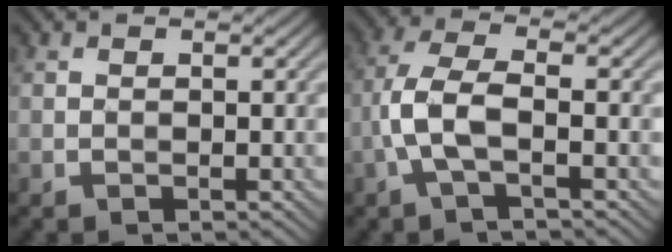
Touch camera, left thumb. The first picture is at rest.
{"total": 5.7, "force": [-1.7, 1.8, 5.2], "torque": [-0.120, 0.010, -0.044]}